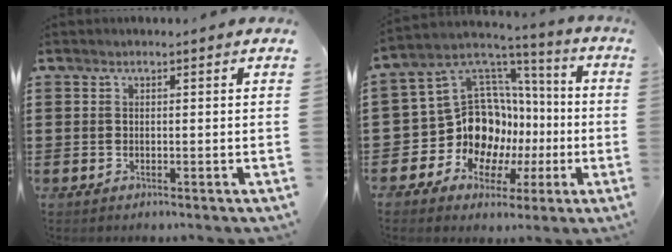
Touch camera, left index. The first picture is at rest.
{"total": 13.8, "force": [-2.3, 12.4, 5.5], "torque": [-0.152, -0.016, -0.025]}